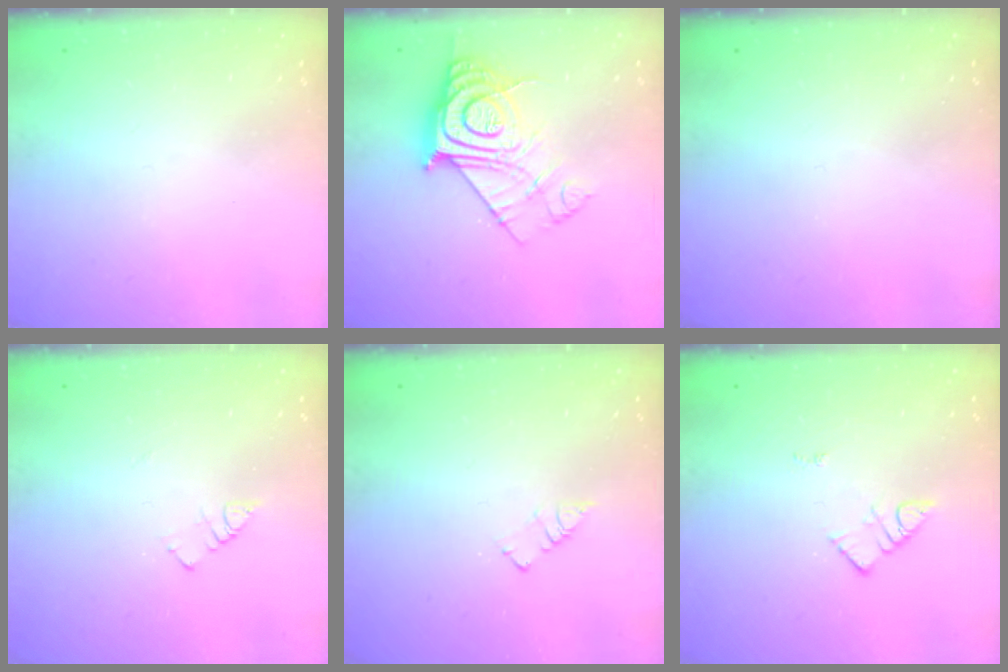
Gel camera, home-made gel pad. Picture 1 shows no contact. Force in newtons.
{"total": 15.3, "press": 15.2, "slide": 1.1}
{"total": 0.0}
{"total": 4.0, "press": 4.0, "slide": 0.4}
{"total": 2.6, "press": 2.6, "slide": 0.3}
{"total": 3.0, "press": 3.0, "slide": 0.2}